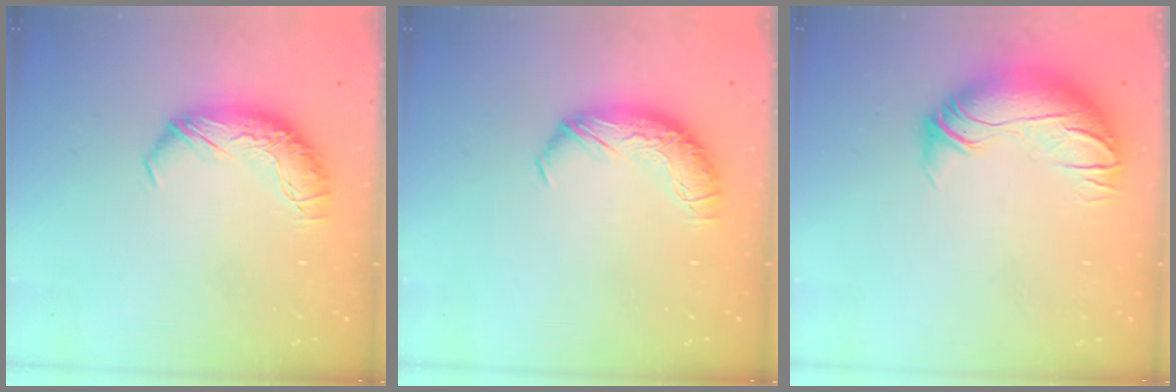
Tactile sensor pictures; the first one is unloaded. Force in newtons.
{"total": 0.0}
{"total": 2.9, "press": 0.5, "slide": 2.9}